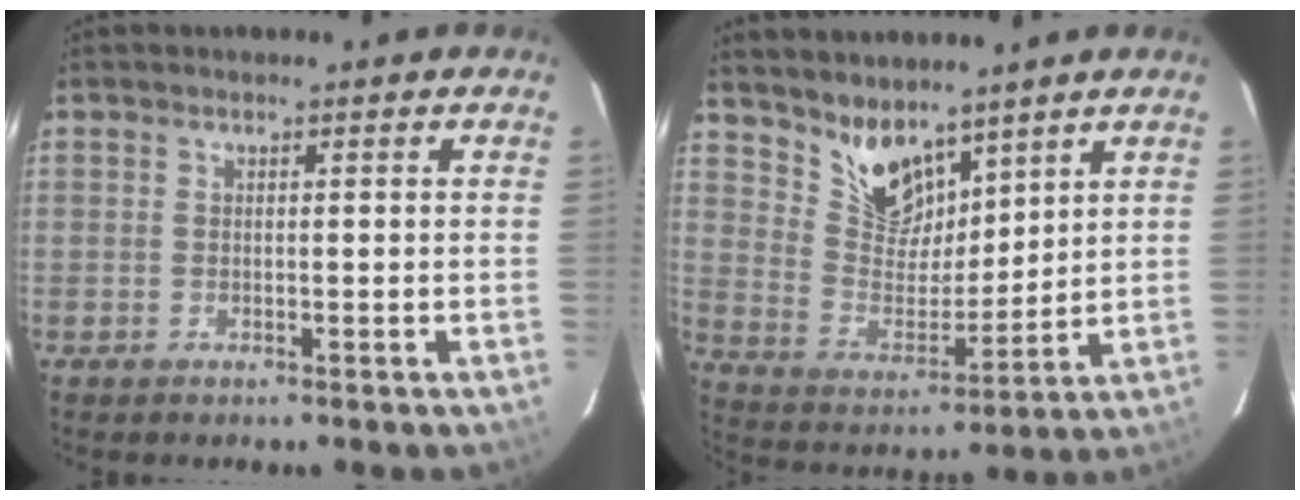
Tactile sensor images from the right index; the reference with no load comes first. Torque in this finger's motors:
{"motor_torque": [-0.07, 0.40, 0.17, 0.02]}